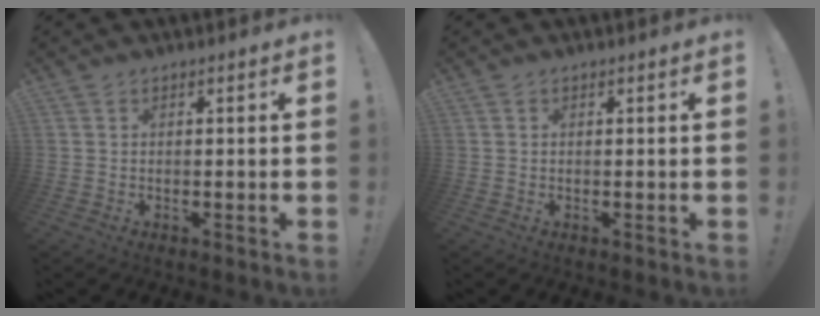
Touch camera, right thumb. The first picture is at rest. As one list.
[{"total": 0.0}]